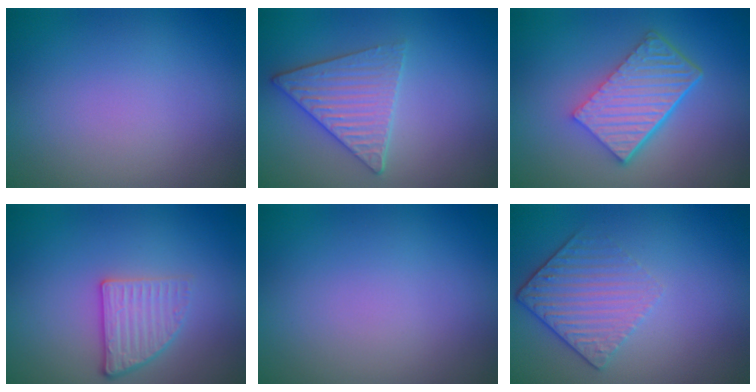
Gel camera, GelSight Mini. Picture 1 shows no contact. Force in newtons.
{"total": 3.5, "press": 3.4, "slide": 0.9}
{"total": 6.1, "press": 4.1, "slide": 4.4}
{"total": 2.6, "press": 2.3, "slide": 1.3}
{"total": 0.0}
{"total": 3.6, "press": 2.6, "slide": 2.6}